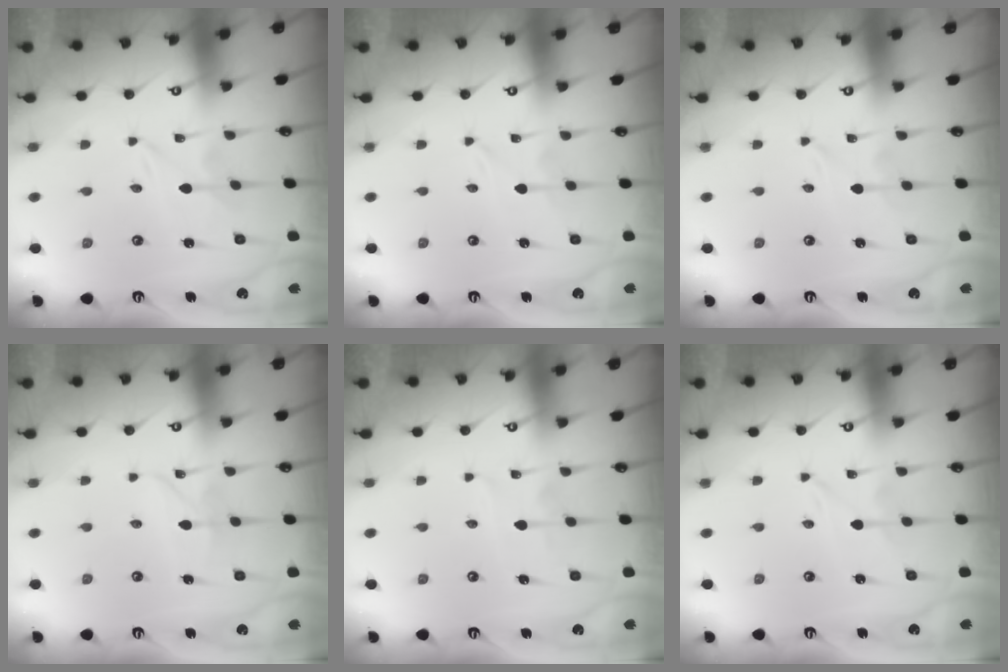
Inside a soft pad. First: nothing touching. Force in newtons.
{"total": 0.0}
{"total": 0.0}
{"total": 2.8, "press": 2.8, "slide": 0.3}
{"total": 3.3, "press": 3.2, "slide": 0.4}
{"total": 0.0}